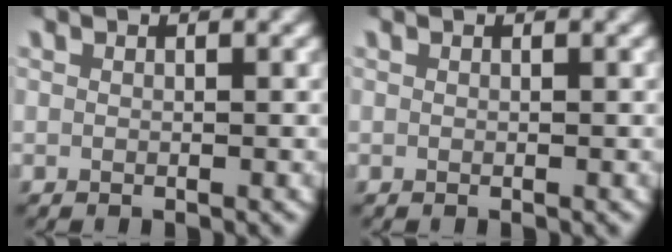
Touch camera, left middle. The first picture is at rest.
{"total": 0.0}